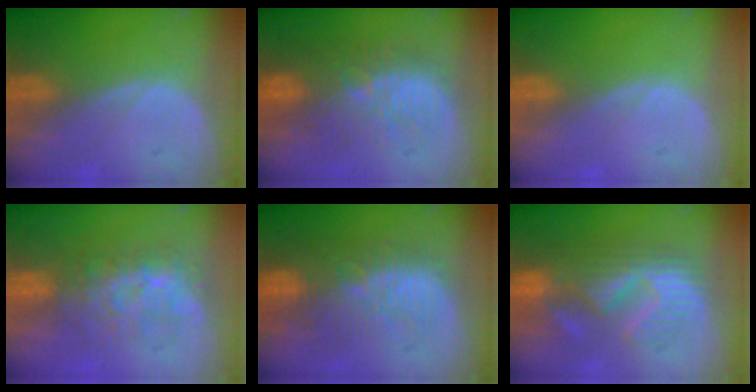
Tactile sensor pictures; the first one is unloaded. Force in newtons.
{"total": 10.4, "press": 9.3, "slide": 4.5}
{"total": 0.0}
{"total": 7.9, "press": 7.5, "slide": 2.7}
{"total": 11.3, "press": 9.9, "slide": 5.5}
{"total": 10.6, "press": 10.0, "slide": 3.7}